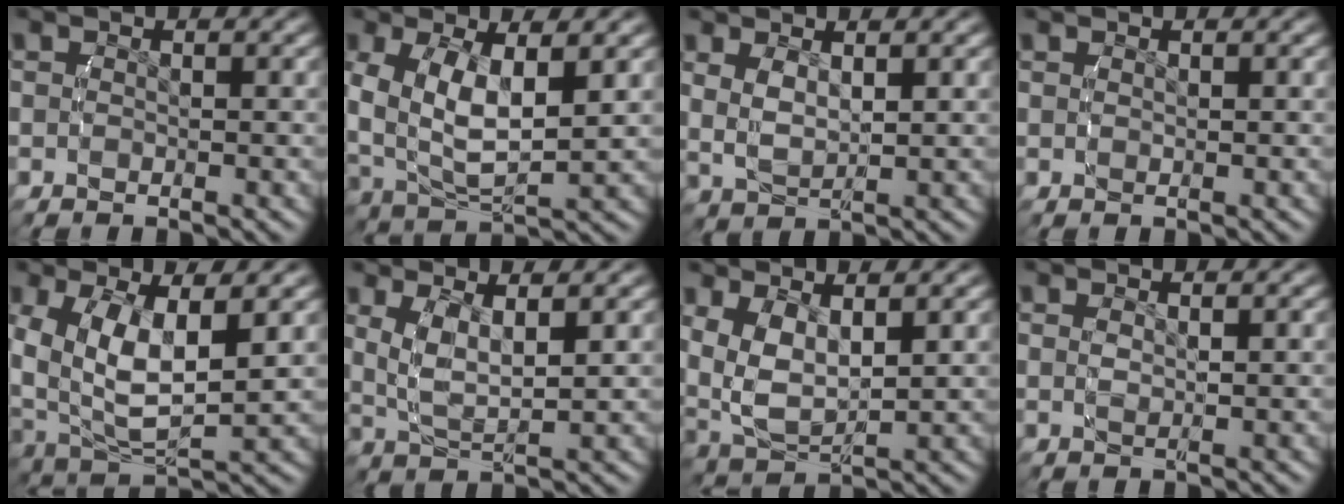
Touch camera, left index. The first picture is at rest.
{"total": 7.4, "force": [0.5, 4.7, 5.7], "torque": [-0.128, -0.029, 0.027]}
{"total": 3.8, "force": [1.4, 2.2, 2.7], "torque": [-0.061, -0.004, 0.028]}
{"total": 0.6, "force": [0.5, -0.3, 0.1], "torque": [-0.001, 0.000, 0.012]}
{"total": 8.3, "force": [0.3, 5.3, 6.4], "torque": [-0.146, -0.037, 0.028]}
{"total": 4.8, "force": [1.3, 2.4, 3.9], "torque": [-0.092, -0.012, 0.031]}
{"total": 6.8, "force": [1.0, 5.0, 4.5], "torque": [-0.122, -0.028, 0.029]}
{"total": 1.1, "force": [0.6, -0.1, 1.0], "torque": [-0.012, 0.003, 0.013]}